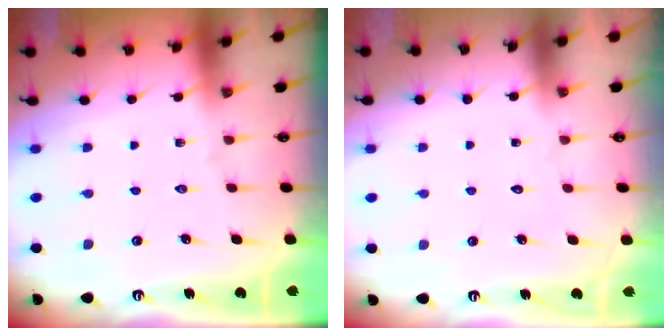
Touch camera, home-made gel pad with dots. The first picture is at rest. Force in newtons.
{"total": 1.5, "press": 1.5, "slide": 0.1}